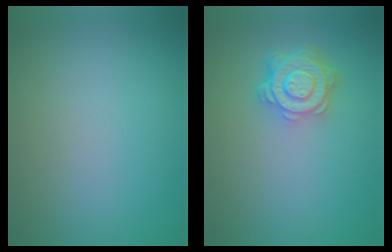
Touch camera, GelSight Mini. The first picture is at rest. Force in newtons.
{"total": 4.7, "press": 3.6, "slide": 3.1}